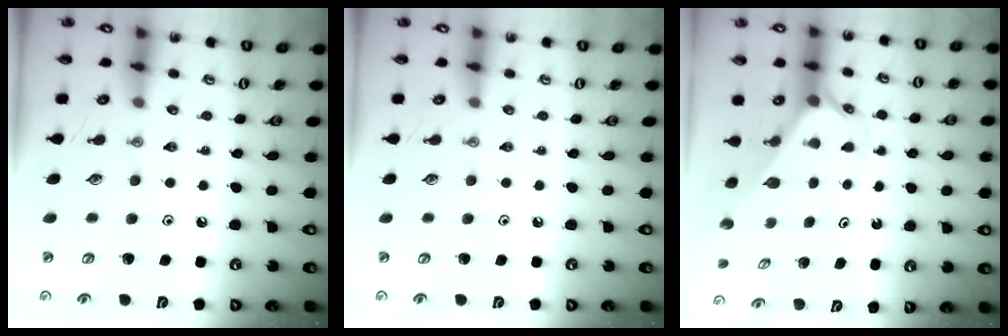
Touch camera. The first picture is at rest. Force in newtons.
{"total": 0.0}
{"total": 2.2, "press": 2.2, "slide": 0.2}